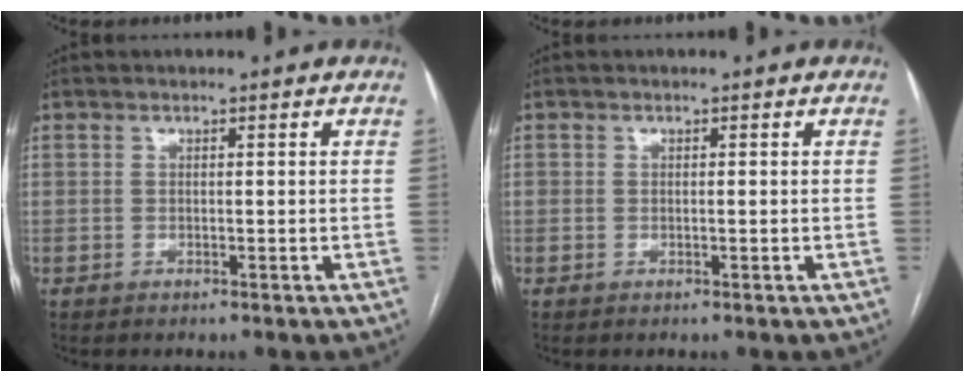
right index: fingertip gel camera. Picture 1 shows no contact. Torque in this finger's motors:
{"motor_torque": [0.09, 0.04, 0.03, 0.04]}